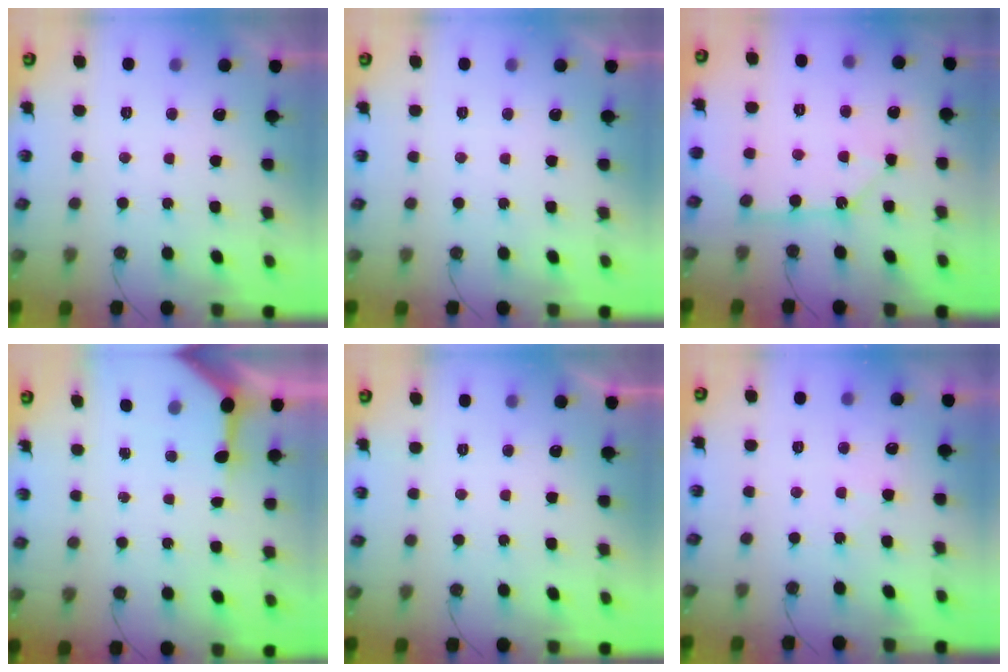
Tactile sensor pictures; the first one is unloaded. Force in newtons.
{"total": 0.0}
{"total": 11.7, "press": 11.7, "slide": 1.0}
{"total": 6.6, "press": 6.6, "slide": 0.6}
{"total": 0.0}
{"total": 4.3, "press": 4.3, "slide": 0.6}